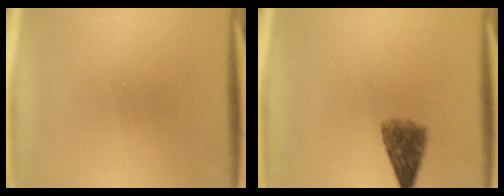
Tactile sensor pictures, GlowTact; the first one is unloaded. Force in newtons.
{"total": 5.1}